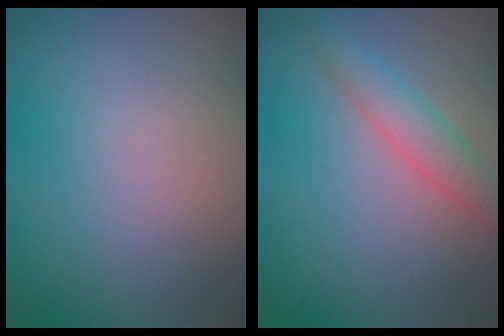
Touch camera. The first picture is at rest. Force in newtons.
{"total": 3.0, "press": 3.0, "slide": 0.1}